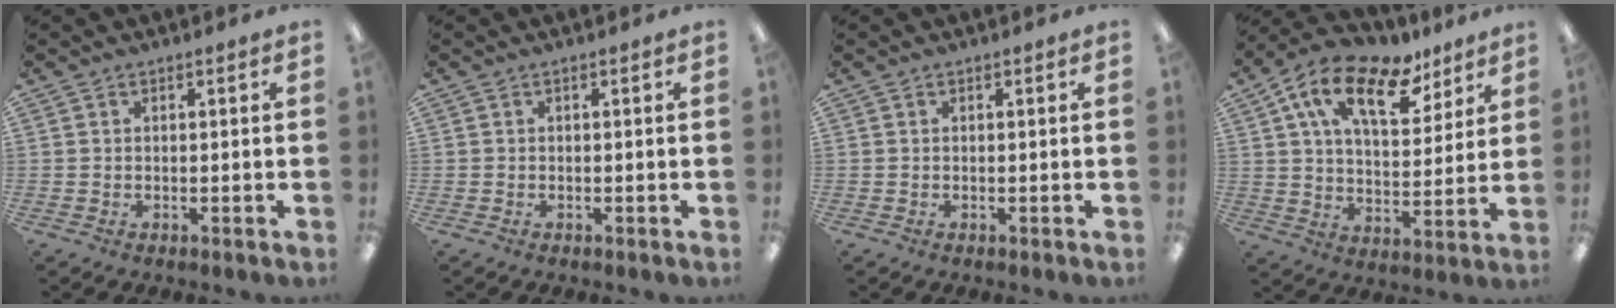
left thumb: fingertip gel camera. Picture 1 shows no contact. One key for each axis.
{"total": 0.0}
{"total": 0.0}
{"total": 17.1, "fx": 9.8, "fy": 8.4, "fz": 11.1, "tx": -0.188, "ty": -0.035, "tz": 0.169}